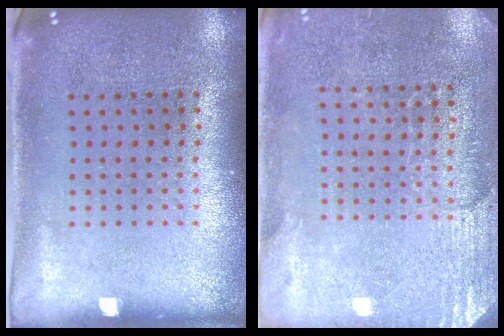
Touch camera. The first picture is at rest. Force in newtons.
{"total": 2.7, "press": 2.4, "slide": 1.2}